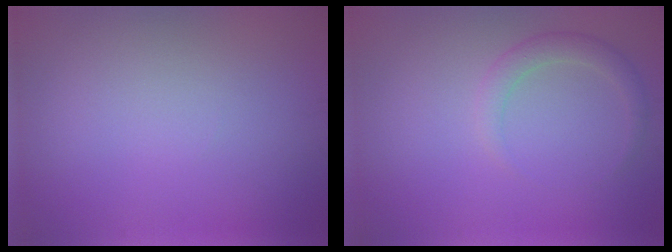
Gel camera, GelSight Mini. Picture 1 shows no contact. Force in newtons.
{"total": 1.9, "press": 1.9, "slide": 0.1}